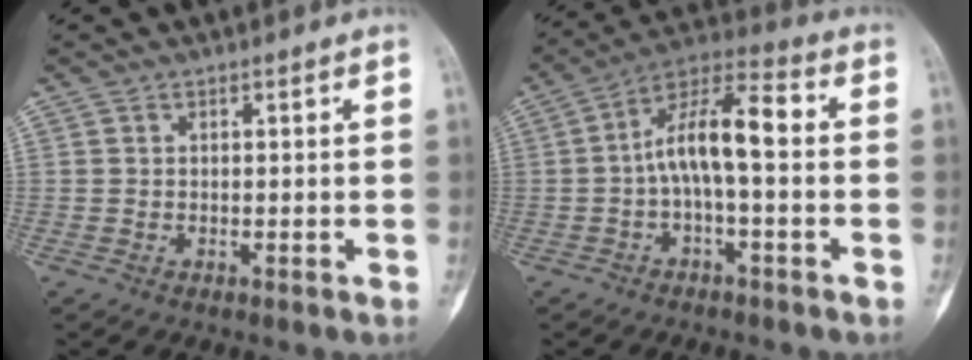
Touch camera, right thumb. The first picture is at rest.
{"total": 11.2, "force": [-0.6, 4.1, 10.5], "torque": [-0.188, 0.053, -0.019]}